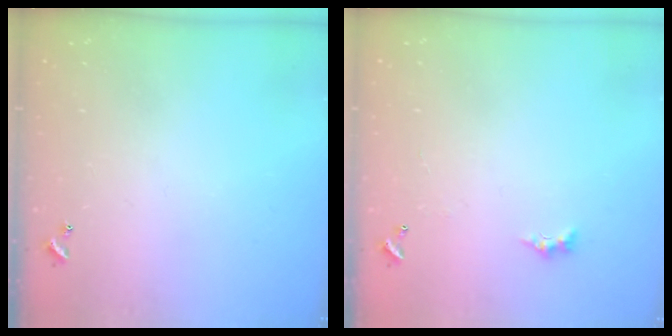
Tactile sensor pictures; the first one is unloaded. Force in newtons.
{"total": 1.3, "press": 1.2, "slide": 0.5}